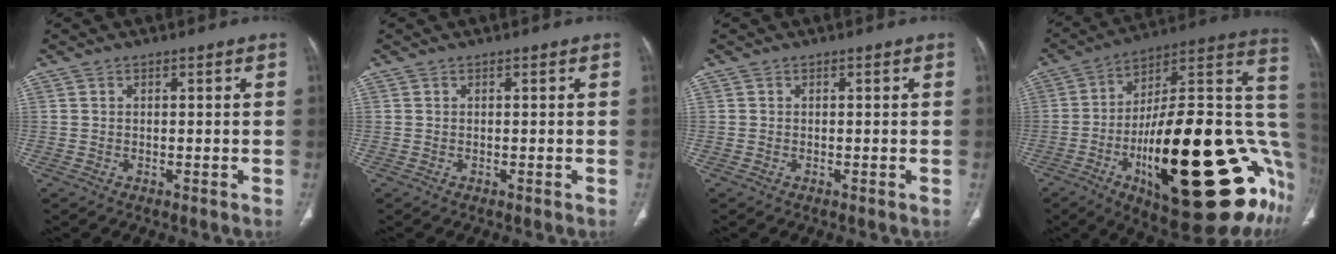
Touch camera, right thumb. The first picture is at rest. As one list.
[{"total": 0.0}, {"total": 0.0}, {"total": 40.1, "force": [-8.6, 13.8, 36.6], "torque": [-0.438, 0.030, -0.124]}]